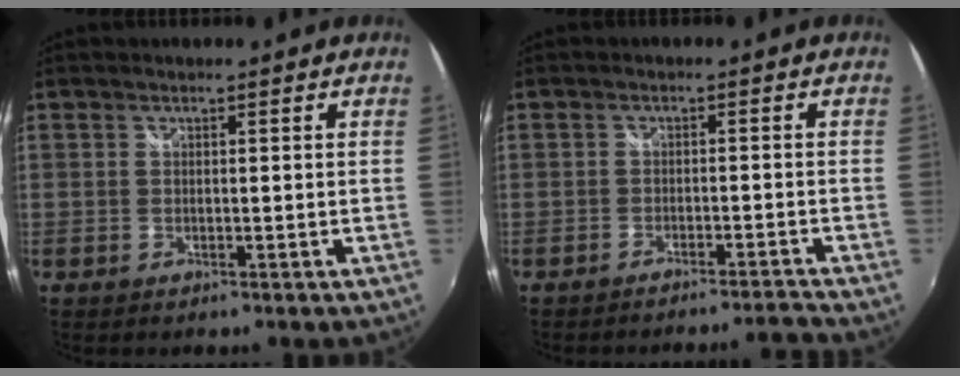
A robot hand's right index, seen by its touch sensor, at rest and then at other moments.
{"total": 4.7, "force": [-4.5, -0.5, 1.2], "torque": [-0.030, -0.002, -0.070]}